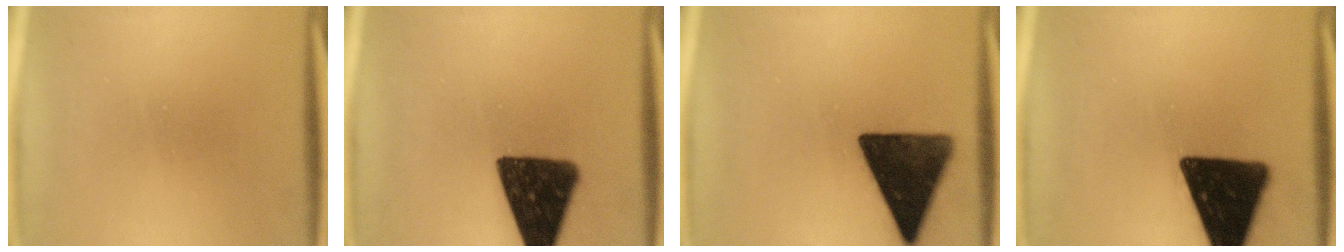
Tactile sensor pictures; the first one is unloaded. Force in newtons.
{"total": 15.2}
{"total": 14.0}
{"total": 17.3}